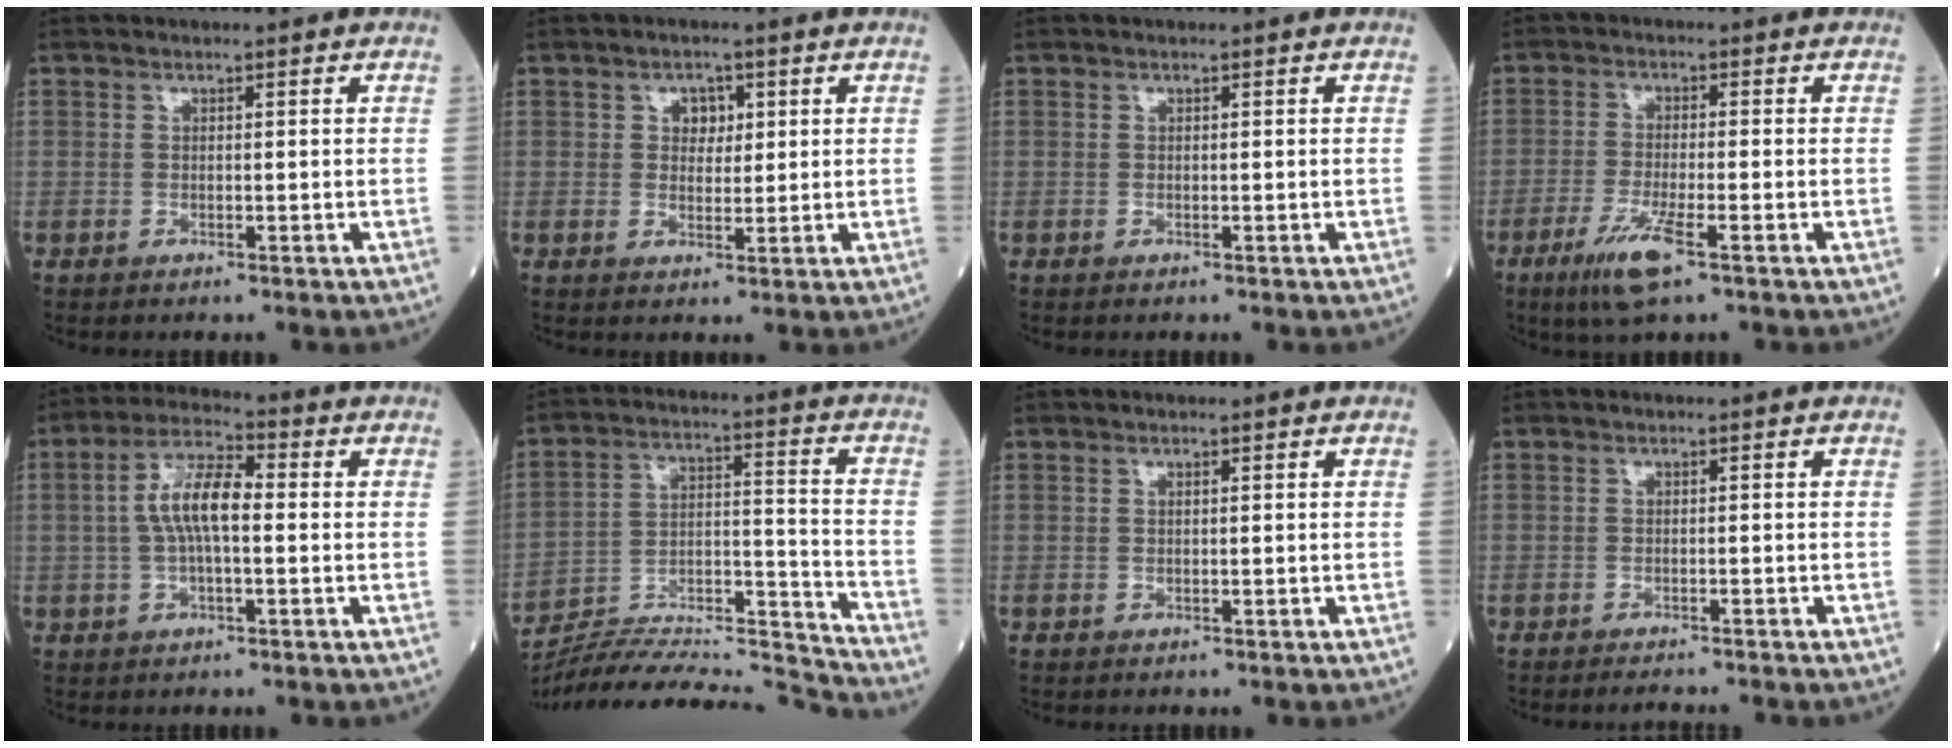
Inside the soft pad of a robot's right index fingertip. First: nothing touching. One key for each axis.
{"total": 2.9, "fx": 1.0, "fy": 2.1, "fz": 1.6, "tx": -0.018, "ty": 0.005, "tz": 0.014}
{"total": 0.0}
{"total": 6.4, "fx": -3.6, "fy": 0.4, "fz": 5.3, "tx": -0.110, "ty": -0.016, "tz": -0.066}
{"total": 7.7, "fx": 0.2, "fy": 2.3, "fz": 7.3, "tx": -0.148, "ty": 0.021, "tz": -0.001}
{"total": 21.4, "fx": -20.7, "fy": -0.1, "fz": 5.2, "tx": -0.101, "ty": 0.024, "tz": -0.326}
{"total": 0.0}
{"total": 2.4, "fx": -2.3, "fy": -0.1, "fz": 0.7, "tx": -0.006, "ty": -0.005, "tz": -0.031}